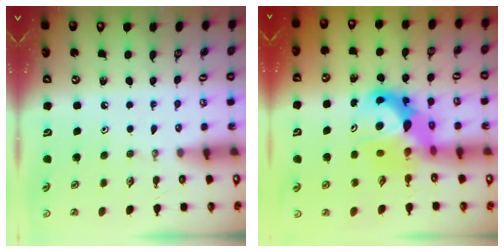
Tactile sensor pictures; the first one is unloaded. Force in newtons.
{"total": 11.0, "press": 11.0, "slide": 0.8}